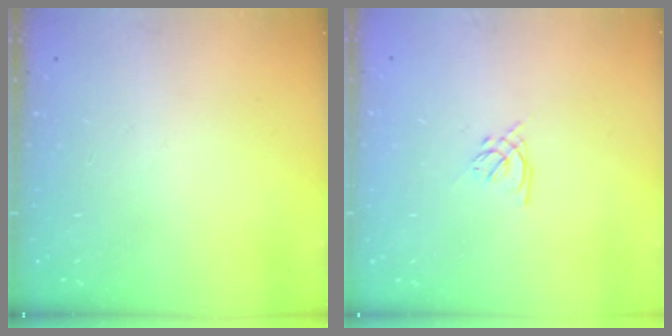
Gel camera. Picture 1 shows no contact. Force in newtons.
{"total": 1.6, "press": 1.5, "slide": 0.6}